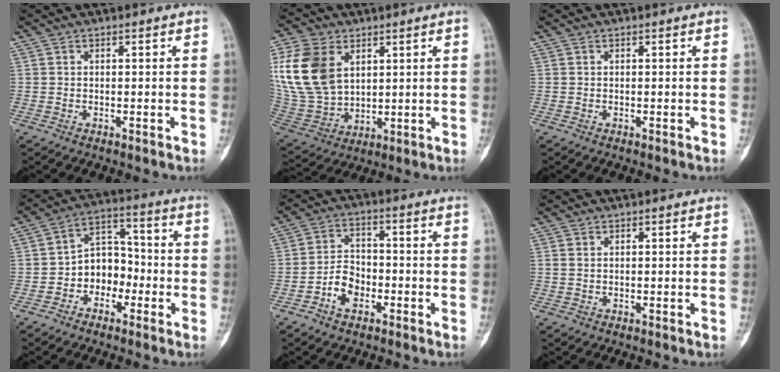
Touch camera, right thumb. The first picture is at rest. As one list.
[{"total": 17.3, "force": [5.4, 11.9, 11.4], "torque": [-0.229, -0.015, 0.119]}, {"total": 0.0}, {"total": 8.8, "force": [-2.7, 6.8, 4.9], "torque": [-0.035, 0.047, -0.059]}, {"total": 6.5, "force": [-3.0, 4.4, 3.6], "torque": [-0.046, 0.029, -0.061]}, {"total": 0.7, "force": [0.2, 0.5, 0.4], "torque": [-0.009, 0.002, 0.003]}]